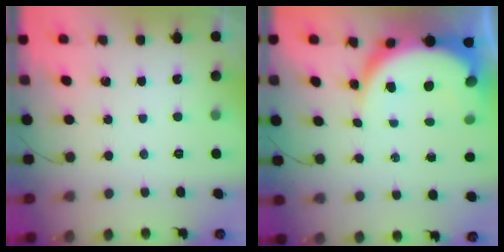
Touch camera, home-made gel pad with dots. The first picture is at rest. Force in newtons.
{"total": 9.7, "press": 9.6, "slide": 1.2}